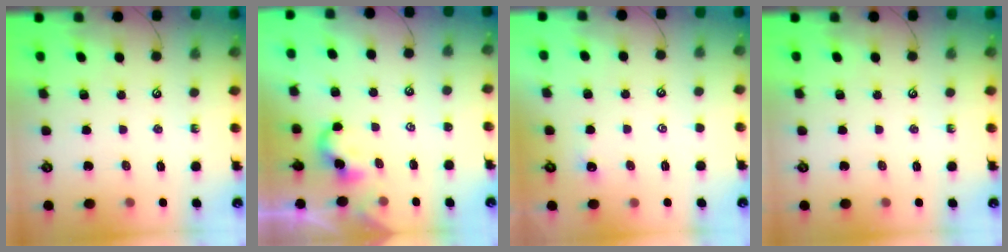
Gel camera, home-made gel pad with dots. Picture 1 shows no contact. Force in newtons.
{"total": 1.6, "press": 1.5, "slide": 0.2}
{"total": 2.4, "press": 2.3, "slide": 0.3}
{"total": 0.0}